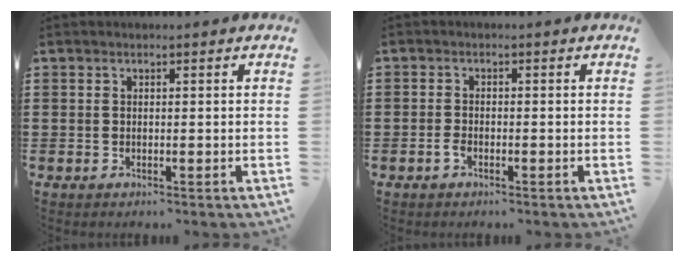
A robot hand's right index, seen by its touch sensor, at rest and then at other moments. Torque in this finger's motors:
{"motor_torque": [-0.23, 1.78, -0.06, -0.08]}